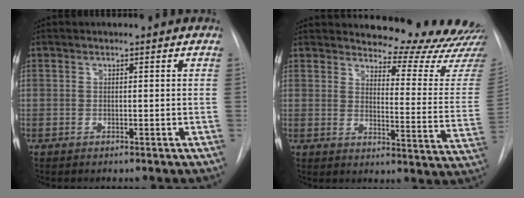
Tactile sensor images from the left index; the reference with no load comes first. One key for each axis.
{"total": 16.6, "fx": 16.2, "fy": 0.5, "fz": 3.4, "tx": -0.030, "ty": -0.125, "tz": 0.178}